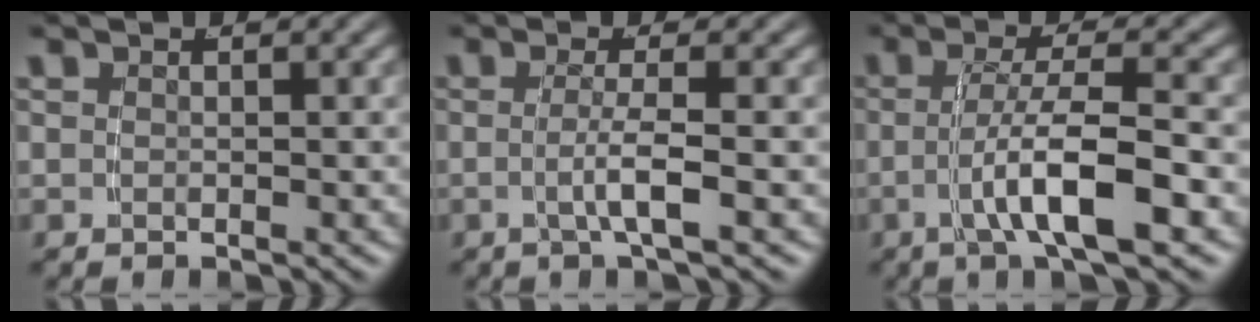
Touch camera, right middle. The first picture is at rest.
{"total": 2.5, "force": [-0.8, -0.8, 2.2], "torque": [-0.039, -0.005, -0.012]}
{"total": 5.5, "force": [-1.8, 0.6, 5.1], "torque": [-0.087, -0.002, -0.030]}